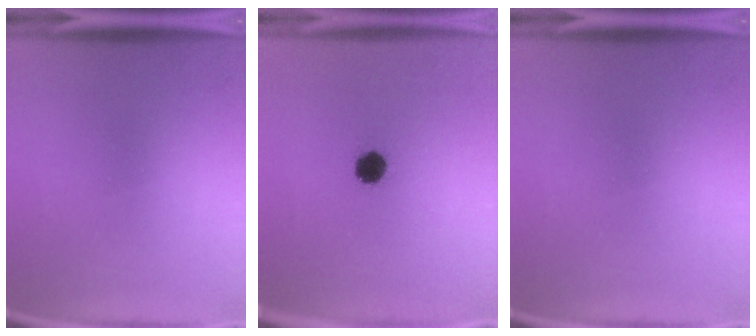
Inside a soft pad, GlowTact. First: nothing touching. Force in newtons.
{"total": 5.8}
{"total": 0.0}